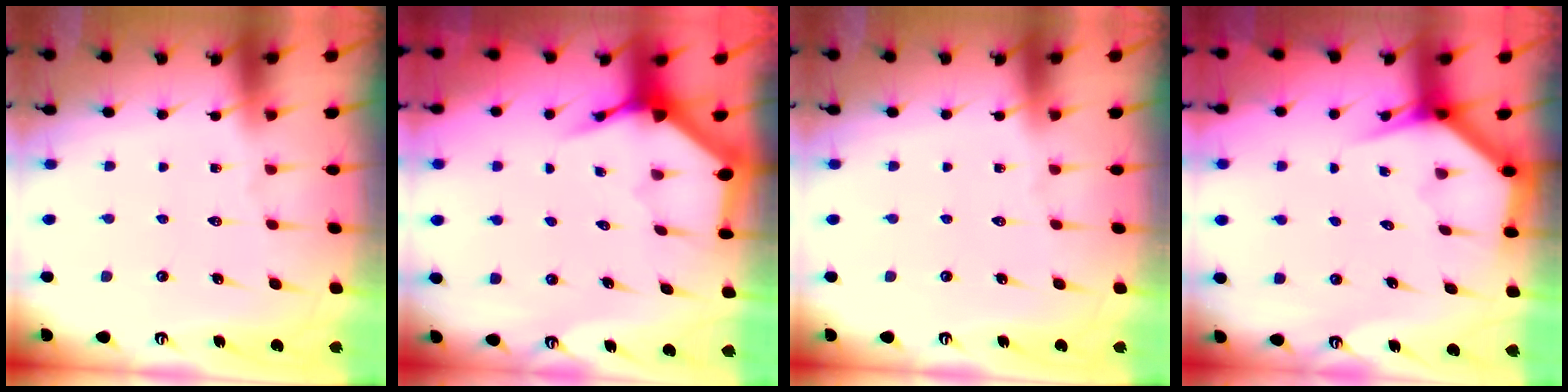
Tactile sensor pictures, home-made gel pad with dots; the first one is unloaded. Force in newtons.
{"total": 3.7, "press": 3.6, "slide": 0.5}
{"total": 0.0}
{"total": 3.4, "press": 3.4, "slide": 0.3}